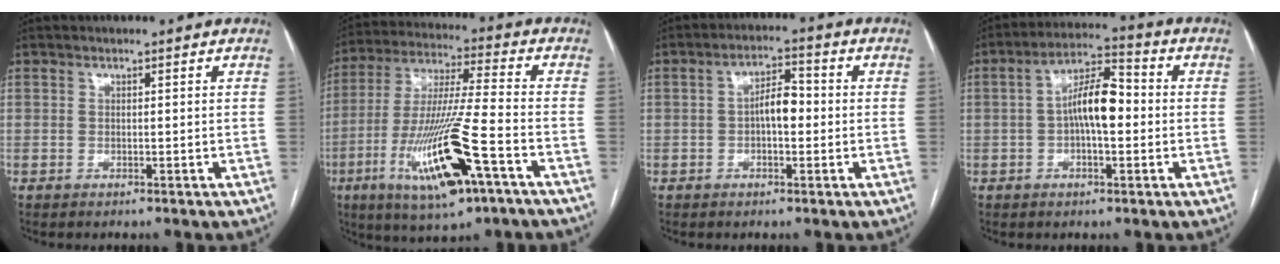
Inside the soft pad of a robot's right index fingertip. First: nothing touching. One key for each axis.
{"total": 18.3, "fx": -7.8, "fy": 1.7, "fz": 16.5, "tx": -0.348, "ty": -0.030, "tz": -0.136}
{"total": 4.8, "fx": -0.4, "fy": 2.0, "fz": 4.4, "tx": -0.073, "ty": 0.017, "tz": -0.008}
{"total": 8.6, "fx": -0.3, "fy": 2.8, "fz": 8.1, "tx": -0.151, "ty": 0.026, "tz": -0.010}